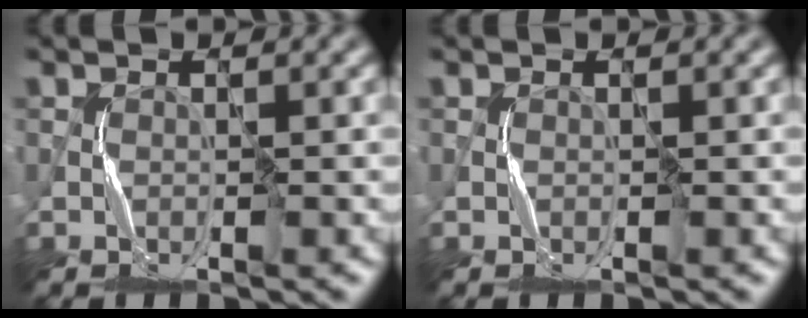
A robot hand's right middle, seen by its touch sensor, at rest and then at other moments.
{"total": 0.0}